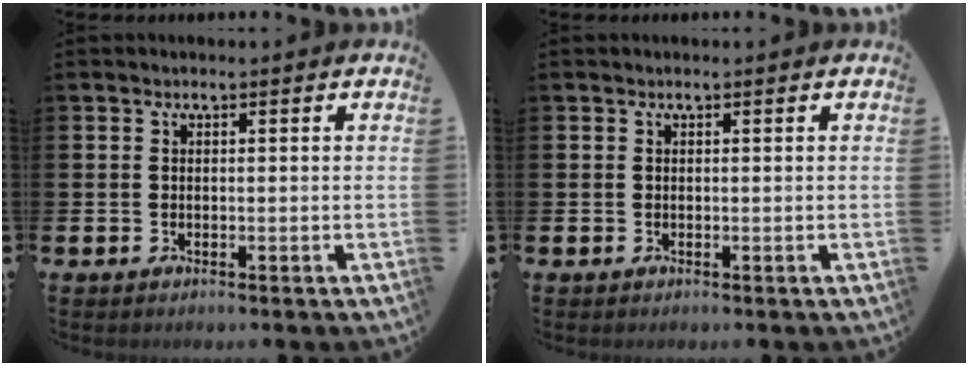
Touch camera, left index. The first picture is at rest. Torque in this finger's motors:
{"motor_torque": [0.21, -0.21, 0.04, -0.01]}